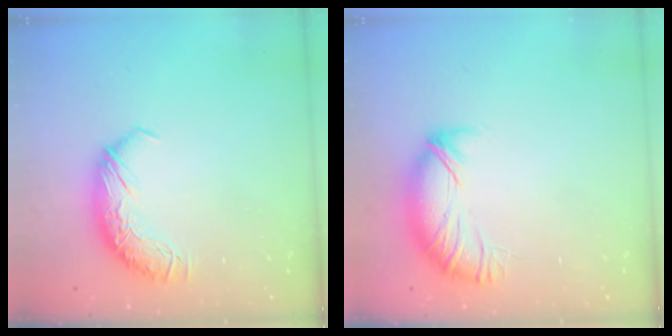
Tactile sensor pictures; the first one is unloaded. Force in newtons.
{"total": 3.1, "press": 2.3, "slide": 2.1}